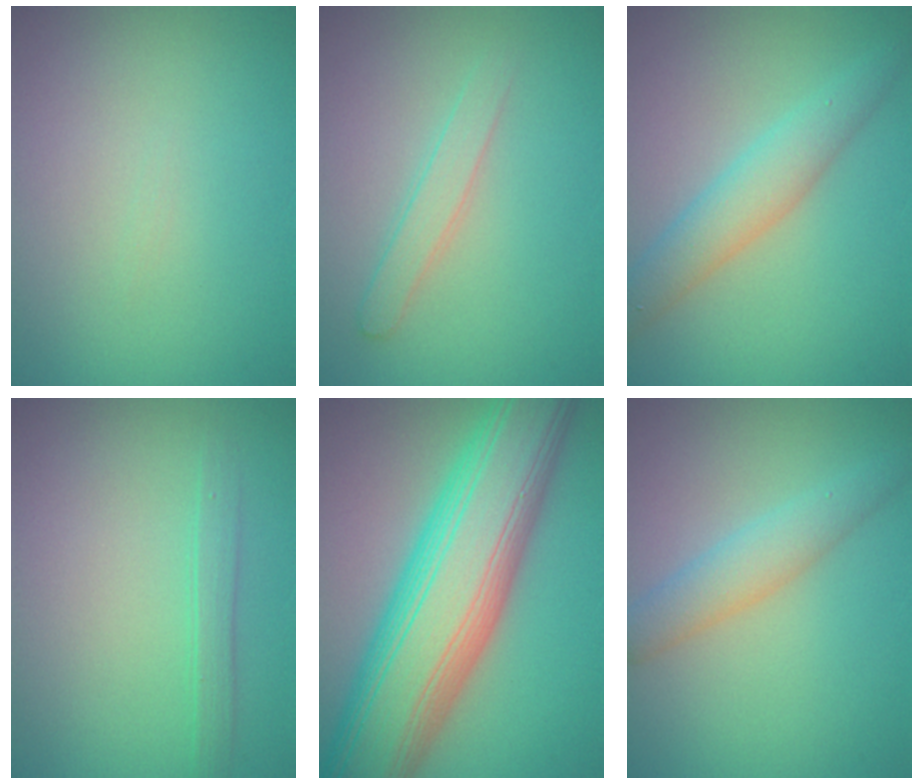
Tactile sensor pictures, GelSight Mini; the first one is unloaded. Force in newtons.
{"total": 1.7, "press": 1.7, "slide": 0.1}
{"total": 3.7, "press": 3.7, "slide": 0.1}
{"total": 1.5, "press": 1.5, "slide": 0.1}
{"total": 13.9, "press": 13.8, "slide": 0.7}
{"total": 2.9, "press": 2.9, "slide": 0.1}